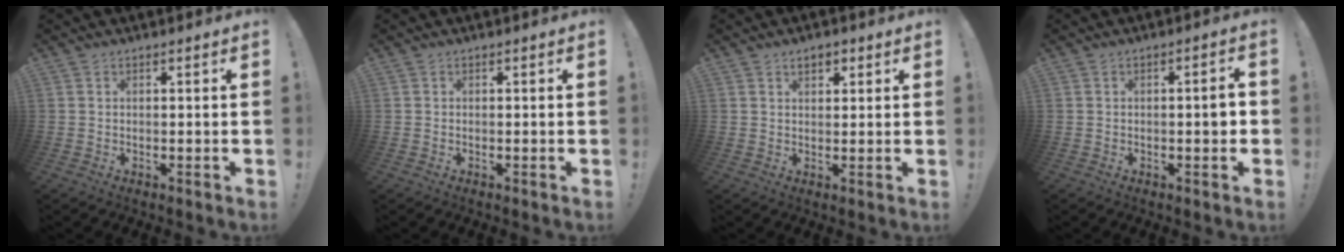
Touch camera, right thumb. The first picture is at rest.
{"total": 0.0}
{"total": 3.3, "force": [1.7, 2.0, 1.9], "torque": [-0.026, -0.002, 0.029]}
{"total": 3.3, "force": [-0.7, 0.5, 3.1], "torque": [-0.042, 0.004, -0.017]}